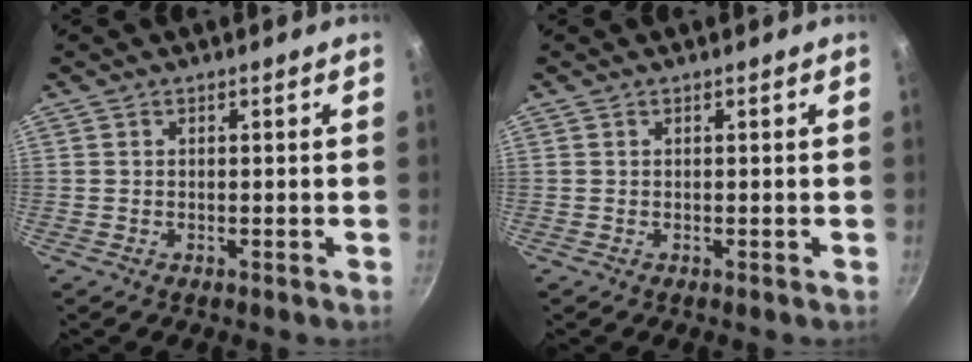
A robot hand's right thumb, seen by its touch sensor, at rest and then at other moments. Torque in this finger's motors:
{"motor_torque": [0.01, 0.01, -0.09, 0.07, 0.00]}